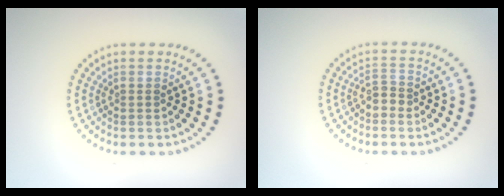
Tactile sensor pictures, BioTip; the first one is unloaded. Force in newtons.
{"total": 1.3, "press": 1.2, "slide": 0.5}